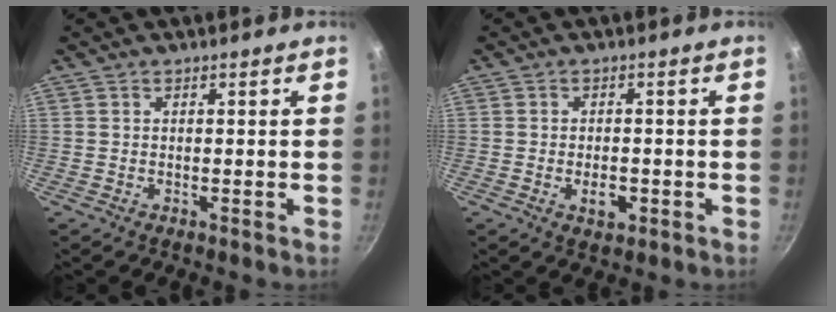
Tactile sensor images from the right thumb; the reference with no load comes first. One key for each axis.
{"total": 3.8, "fx": -1.2, "fy": 2.2, "fz": 2.8, "tx": -0.036, "ty": 0.006, "tz": -0.018}